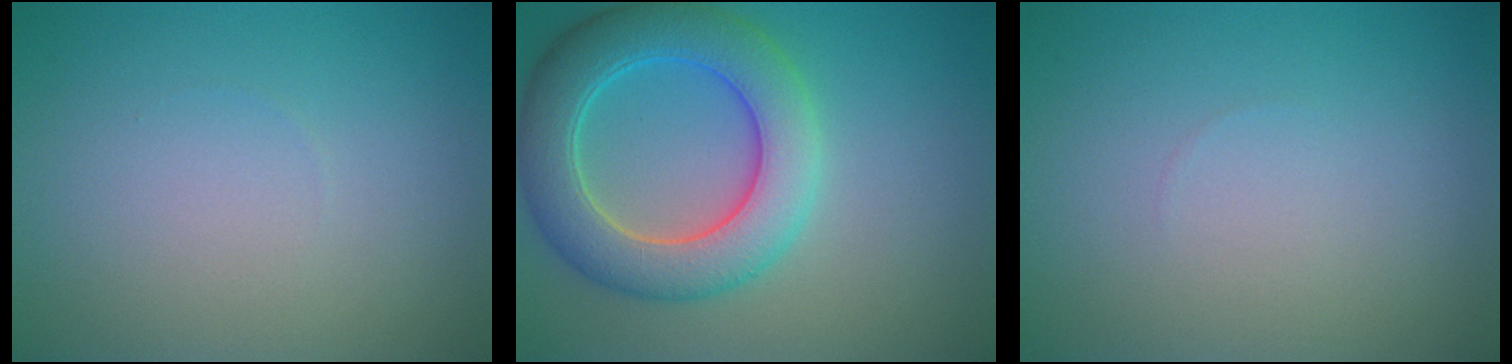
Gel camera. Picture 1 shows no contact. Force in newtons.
{"total": 7.6, "press": 7.6, "slide": 0.2}
{"total": 0.0}